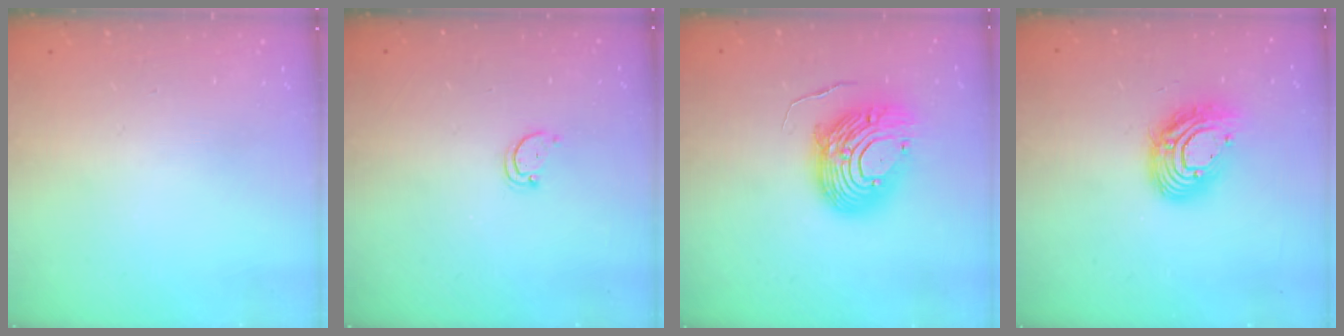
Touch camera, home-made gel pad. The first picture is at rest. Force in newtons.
{"total": 2.8, "press": 2.7, "slide": 0.3}
{"total": 19.1, "press": 19.0, "slide": 1.8}
{"total": 13.4, "press": 13.4, "slide": 1.3}